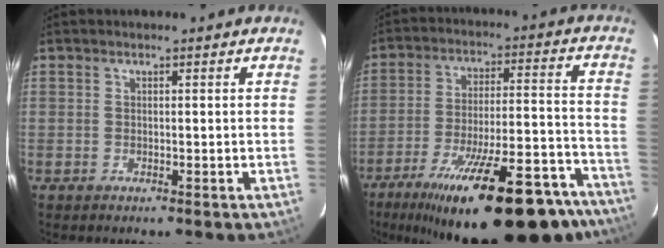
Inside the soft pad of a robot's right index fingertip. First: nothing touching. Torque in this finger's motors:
{"motor_torque": [1.32, -0.82, 1.05, 0.21]}